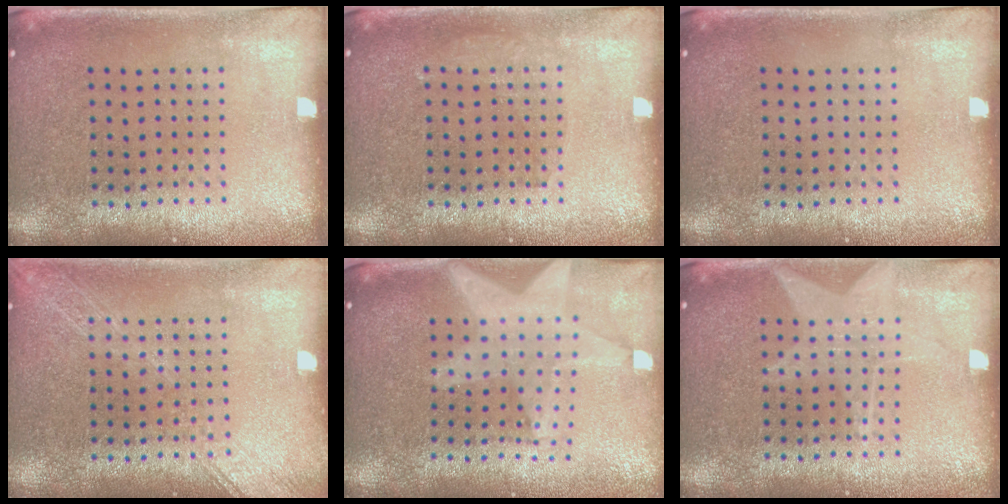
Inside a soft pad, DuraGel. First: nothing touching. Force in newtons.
{"total": 0.9, "press": 0.9, "slide": 0.2}
{"total": 0.0}
{"total": 1.7, "press": 1.7, "slide": 0.2}
{"total": 2.2, "press": 1.7, "slide": 1.3}
{"total": 1.8, "press": 1.8, "slide": 0.3}